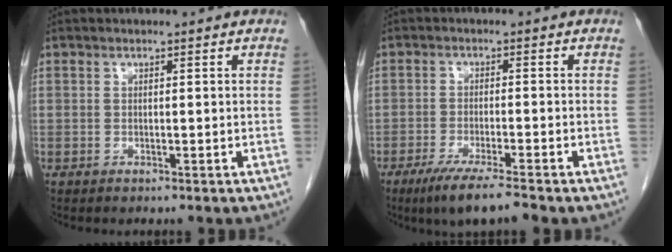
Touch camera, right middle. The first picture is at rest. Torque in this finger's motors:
{"motor_torque": [0.51, -0.34, 0.05, 0.07]}